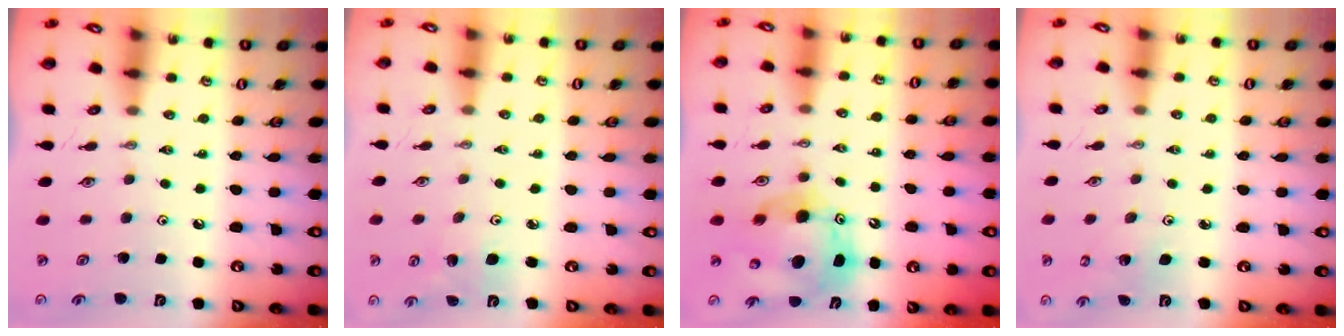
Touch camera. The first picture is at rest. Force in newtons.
{"total": 4.3, "press": 4.1, "slide": 1.2}
{"total": 13.9, "press": 13.8, "slide": 2.1}
{"total": 2.2, "press": 2.2, "slide": 0.2}